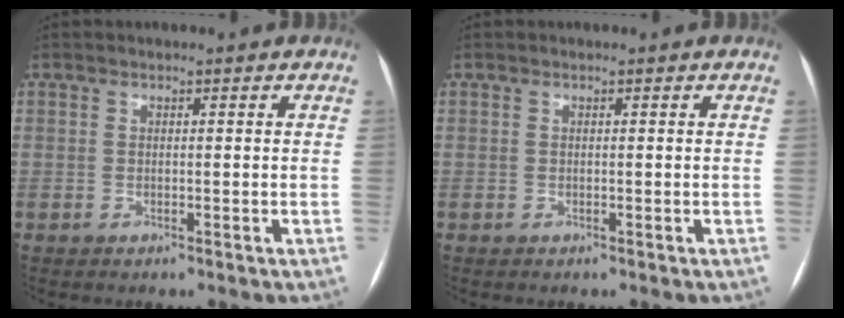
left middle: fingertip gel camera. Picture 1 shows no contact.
{"total": 0.0}